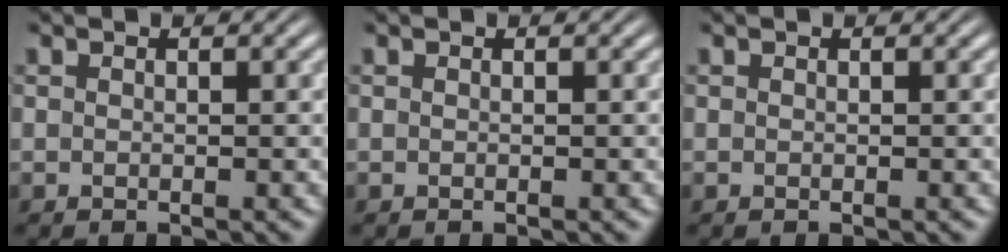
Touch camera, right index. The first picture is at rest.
{"total": 0.0}
{"total": 0.0}